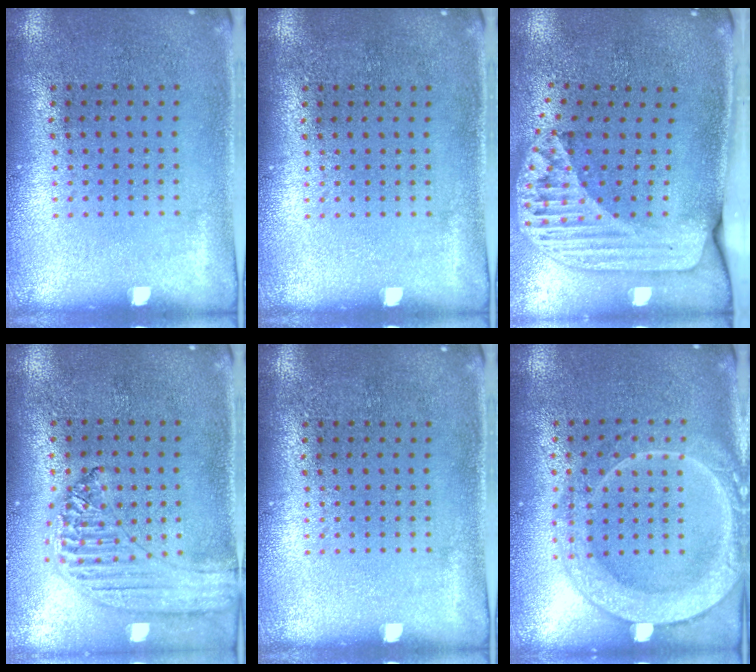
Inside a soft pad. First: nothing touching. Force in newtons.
{"total": 0.0}
{"total": 2.4, "press": 1.8, "slide": 1.7}
{"total": 1.2, "press": 1.2, "slide": 0.2}
{"total": 0.0}
{"total": 2.0, "press": 2.0, "slide": 0.3}